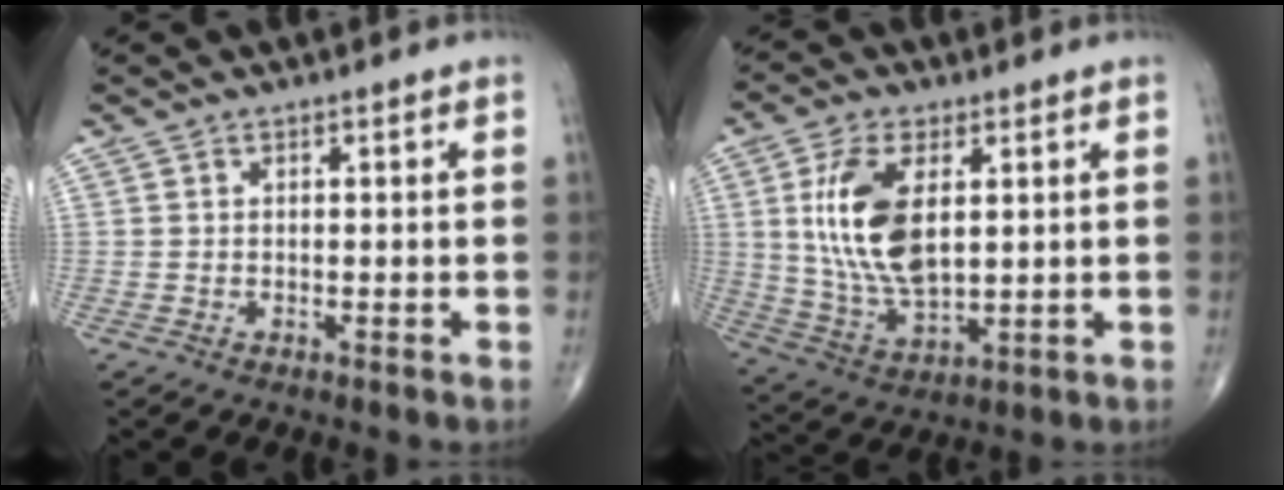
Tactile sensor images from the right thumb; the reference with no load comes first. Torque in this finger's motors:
{"motor_torque": [0.91, 3.35, 1.66, 0.05, 0.29]}